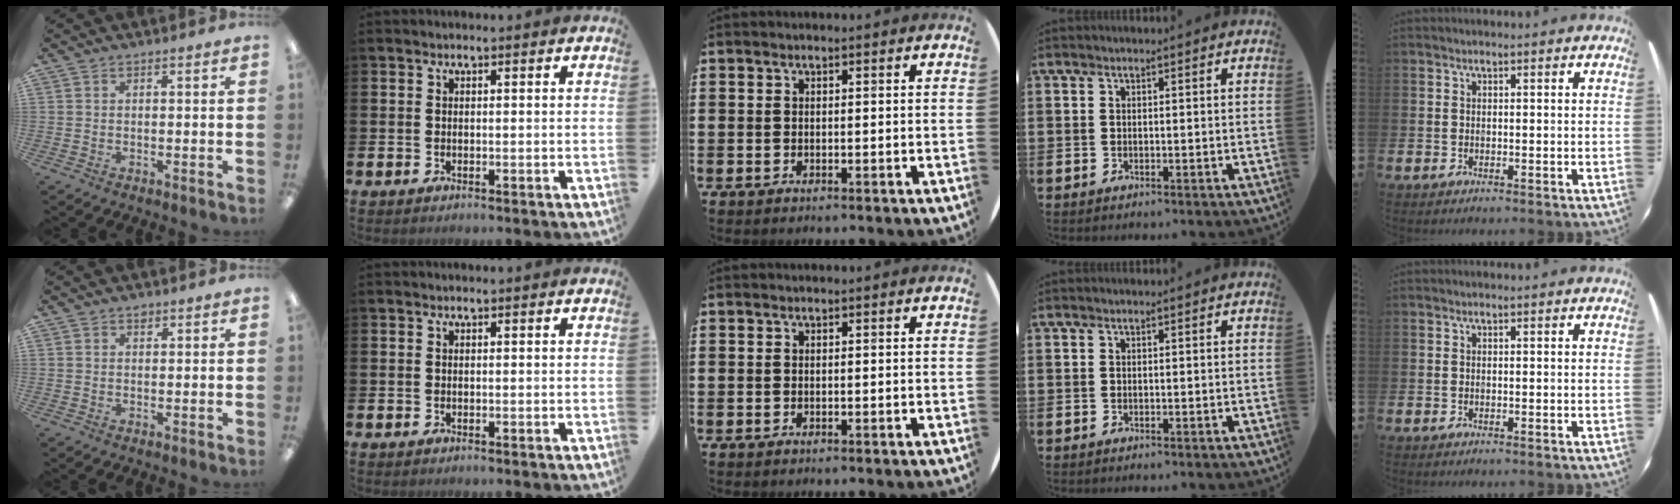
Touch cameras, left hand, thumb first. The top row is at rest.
{"thumb": {"total": 1.4, "force": [1.0, 0.8, 0.5], "torque": [-0.004, -0.003, 0.016]}}